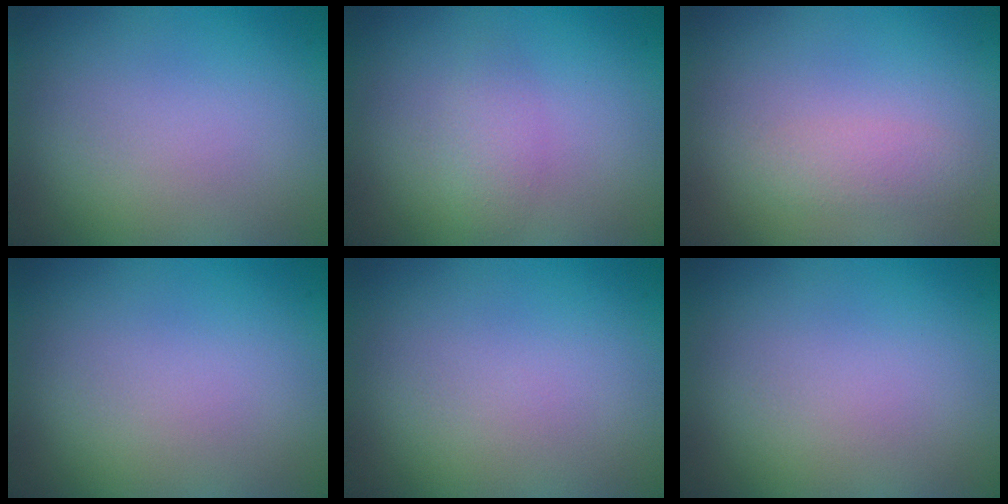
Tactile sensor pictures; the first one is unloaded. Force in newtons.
{"total": 1.6, "press": 1.6, "slide": 0.1}
{"total": 1.4, "press": 1.4, "slide": 0.1}
{"total": 0.0}
{"total": 0.0}
{"total": 0.0}